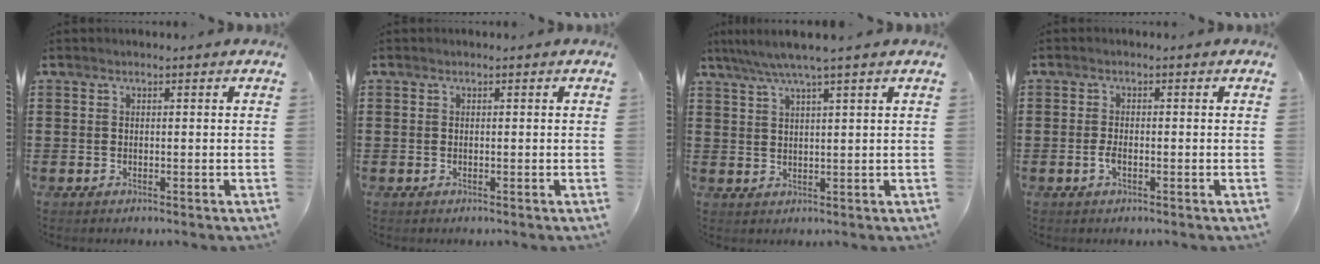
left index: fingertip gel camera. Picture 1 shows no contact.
{"total": 0.0}
{"total": 4.1, "force": [2.9, -0.4, 2.8], "torque": [-0.061, -0.005, 0.050]}
{"total": 1.7, "force": [-0.6, 0.6, 1.5], "torque": [-0.045, -0.006, -0.015]}